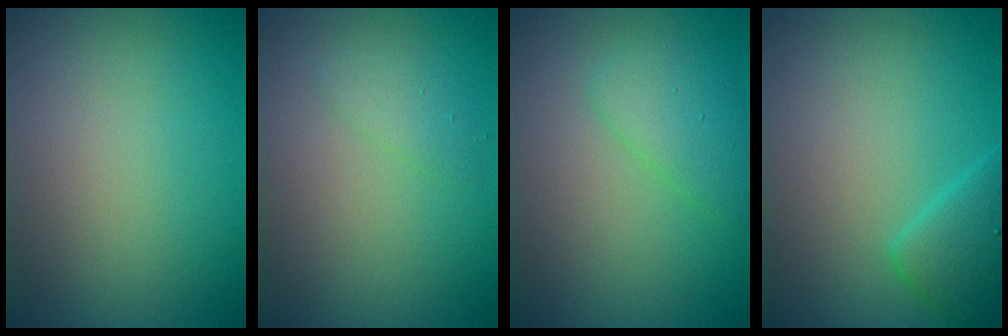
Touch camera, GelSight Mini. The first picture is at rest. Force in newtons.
{"total": 1.3, "press": 1.3, "slide": 0.1}
{"total": 2.8, "press": 2.8, "slide": 0.1}
{"total": 3.1, "press": 3.1, "slide": 0.3}